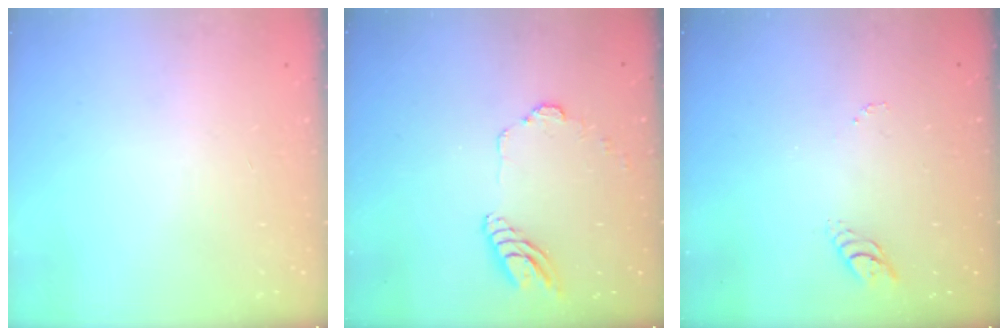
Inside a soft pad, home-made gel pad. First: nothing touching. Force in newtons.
{"total": 11.2, "press": 11.1, "slide": 1.6}
{"total": 3.9, "press": 3.9, "slide": 0.3}